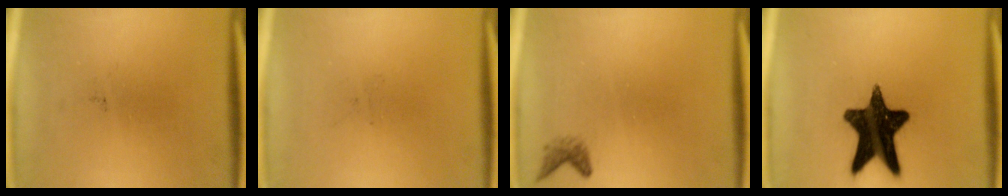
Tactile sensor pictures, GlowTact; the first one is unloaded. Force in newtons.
{"total": 0.0}
{"total": 1.3}
{"total": 16.2}